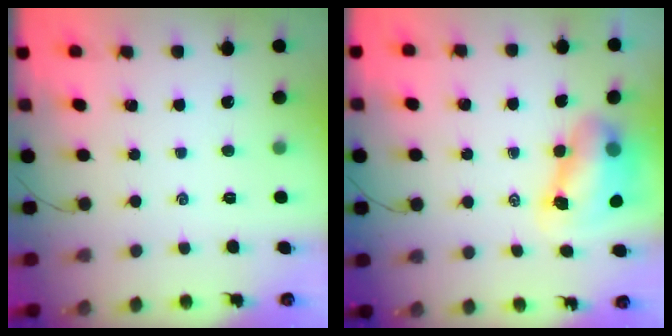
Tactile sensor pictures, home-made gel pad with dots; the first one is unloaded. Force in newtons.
{"total": 8.5, "press": 8.2, "slide": 2.2}